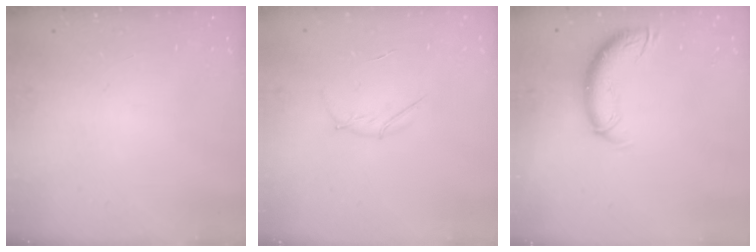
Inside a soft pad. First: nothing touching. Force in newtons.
{"total": 4.1, "press": 4.0, "slide": 1.0}
{"total": 10.6, "press": 10.6, "slide": 1.0}